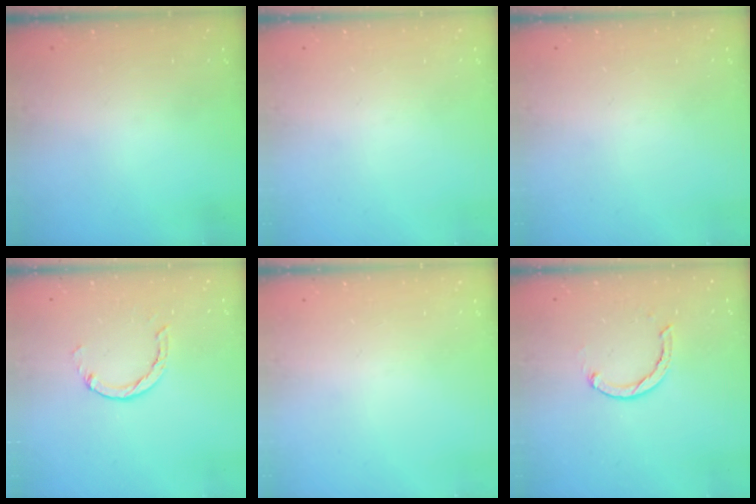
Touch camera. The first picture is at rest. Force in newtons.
{"total": 0.0}
{"total": 0.0}
{"total": 2.9, "press": 2.9, "slide": 0.4}
{"total": 0.0}
{"total": 2.4, "press": 2.4, "slide": 0.1}